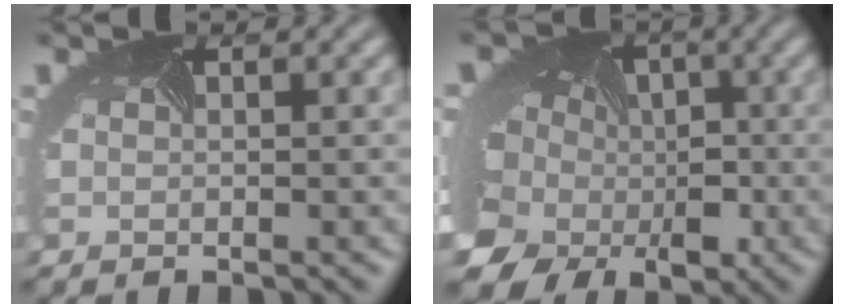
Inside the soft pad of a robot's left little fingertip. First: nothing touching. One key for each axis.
{"total": 15.6, "fx": -3.8, "fy": 12.8, "fz": 8.1, "tx": -0.186, "ty": -0.022, "tz": -0.085}